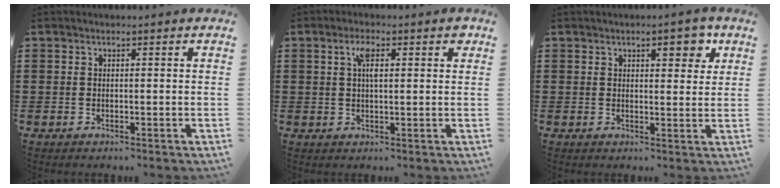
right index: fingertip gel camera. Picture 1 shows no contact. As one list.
[{"total": 3.7, "force": [1.3, 1.2, 3.3], "torque": [-0.054, 0.003, 0.015]}, {"total": 4.5, "force": [2.5, 1.7, 3.3], "torque": [-0.038, -0.003, 0.036]}]